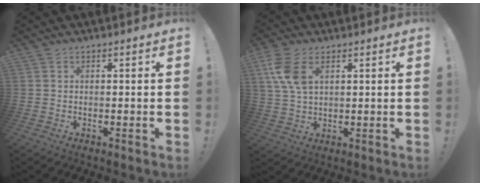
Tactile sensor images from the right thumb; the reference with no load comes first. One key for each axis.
{"total": 9.3, "fx": 3.6, "fy": 5.2, "fz": 6.9, "tx": -0.135, "ty": -0.009, "tz": 0.068}